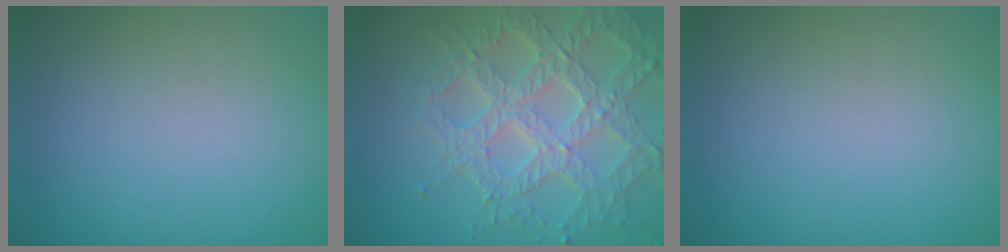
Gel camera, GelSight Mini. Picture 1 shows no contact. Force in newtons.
{"total": 6.9, "press": 5.3, "slide": 4.5}
{"total": 0.0}